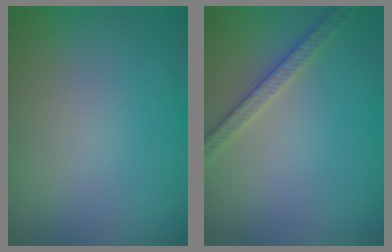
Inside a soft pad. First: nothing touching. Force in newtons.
{"total": 2.7, "press": 2.6, "slide": 0.6}